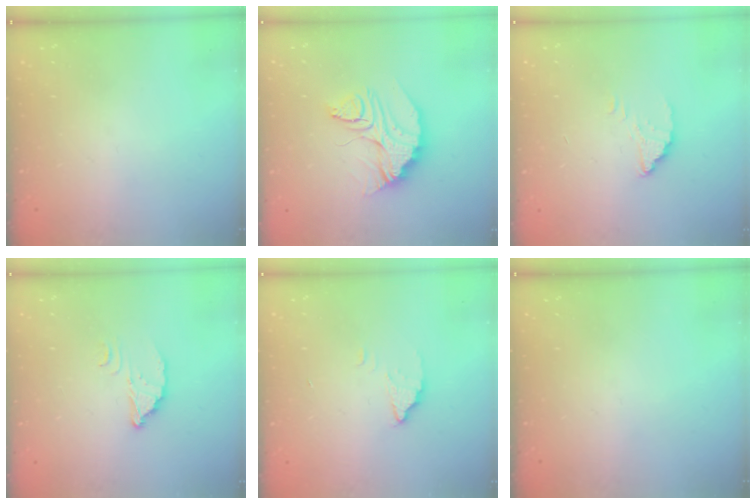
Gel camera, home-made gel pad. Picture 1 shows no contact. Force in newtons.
{"total": 14.9, "press": 14.9, "slide": 1.1}
{"total": 2.0, "press": 2.0, "slide": 0.1}
{"total": 3.4, "press": 3.4, "slide": 0.1}
{"total": 2.6, "press": 2.6, "slide": 0.2}
{"total": 0.0}